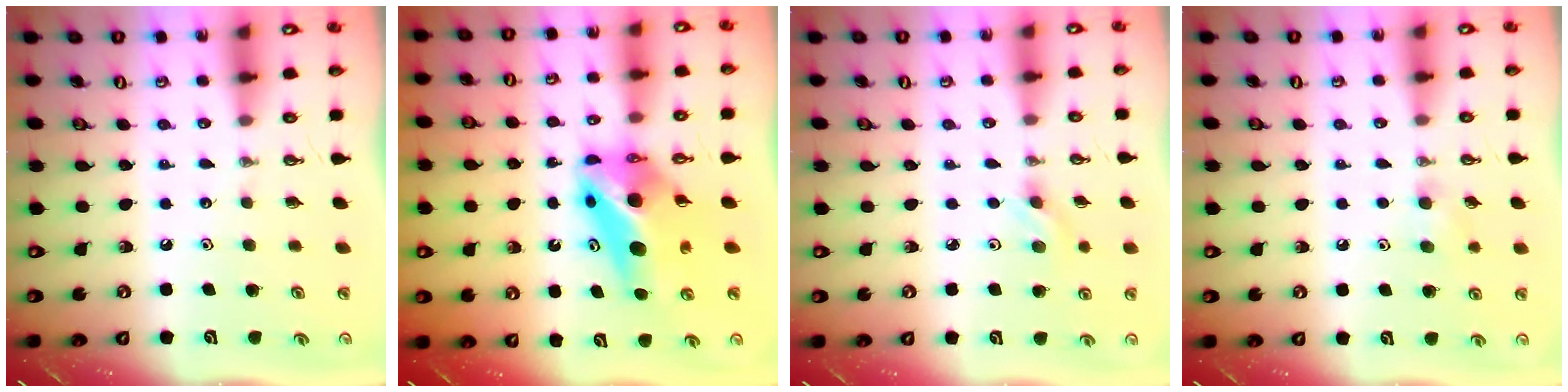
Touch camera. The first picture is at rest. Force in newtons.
{"total": 9.7, "press": 9.4, "slide": 2.3}
{"total": 4.3, "press": 3.9, "slide": 1.9}
{"total": 5.2, "press": 4.9, "slide": 1.7}